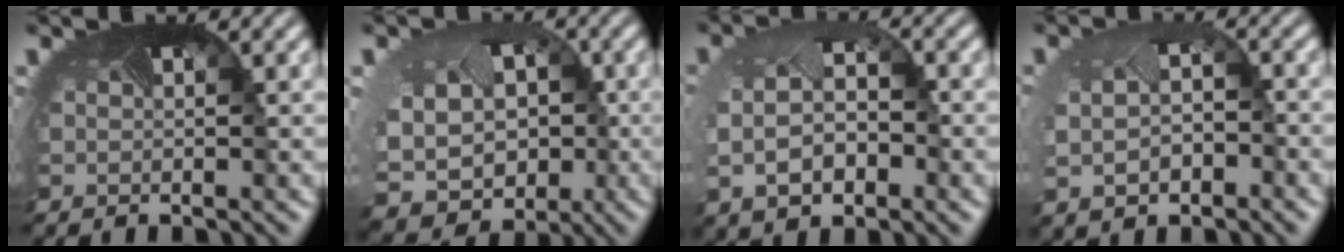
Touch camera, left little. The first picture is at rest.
{"total": 9.8, "force": [-1.4, 8.3, 5.1], "torque": [-0.116, -0.036, -0.014]}
{"total": 6.0, "force": [-0.2, 3.6, 4.7], "torque": [-0.108, -0.007, 0.003]}
{"total": 4.6, "force": [-0.4, 3.1, 3.4], "torque": [-0.080, -0.010, 0.012]}